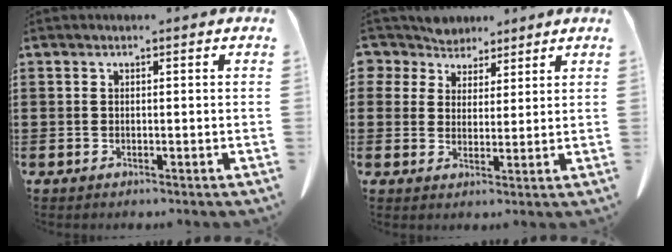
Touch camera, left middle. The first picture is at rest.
{"total": 5.1, "force": [4.5, 2.5, -0.1], "torque": [-0.026, -0.018, 0.083]}